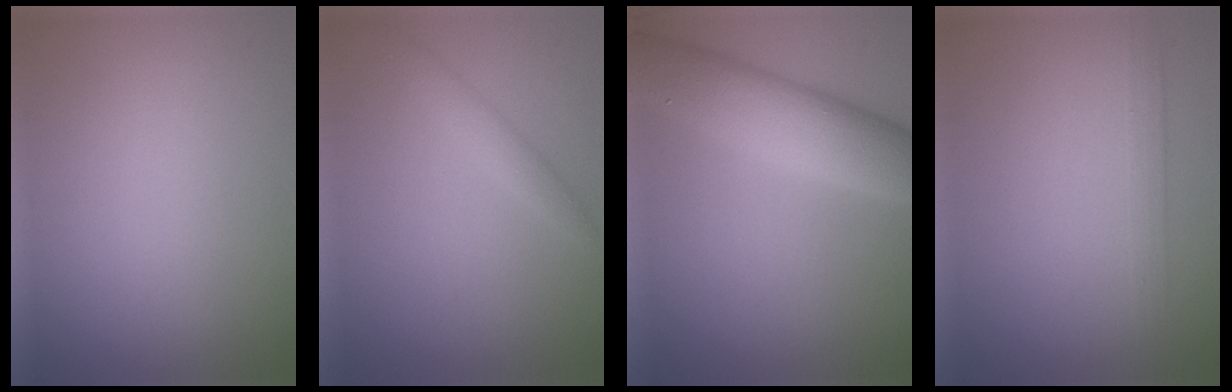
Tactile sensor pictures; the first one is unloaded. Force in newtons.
{"total": 1.6, "press": 1.6, "slide": 0.0}
{"total": 6.9, "press": 6.9, "slide": 0.6}
{"total": 1.5, "press": 1.5, "slide": 0.2}